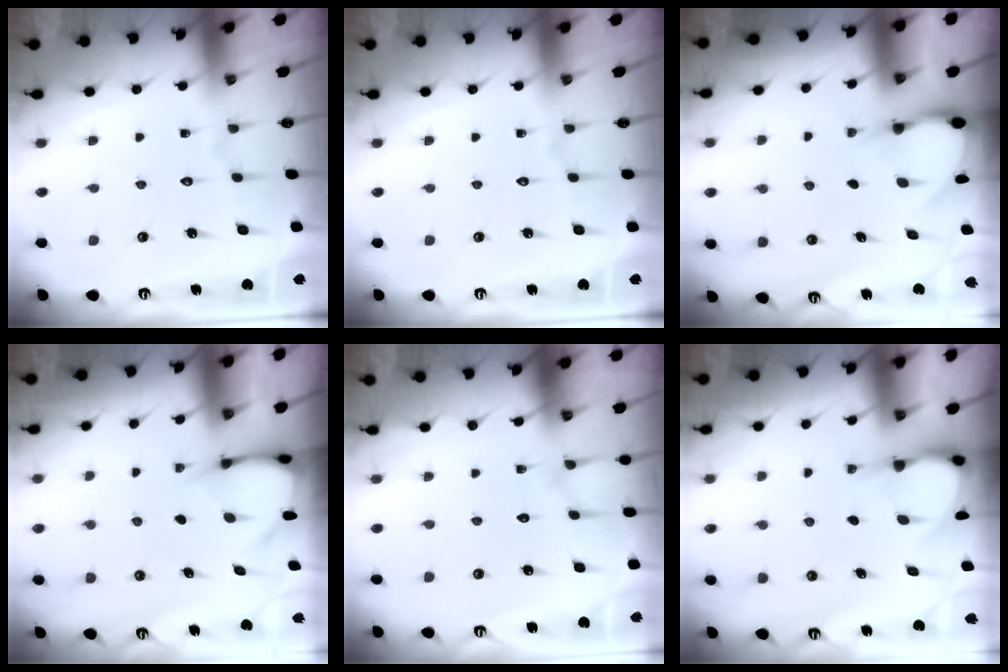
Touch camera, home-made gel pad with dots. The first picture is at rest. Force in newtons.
{"total": 0.0}
{"total": 3.1, "press": 3.1, "slide": 0.3}
{"total": 3.6, "press": 3.6, "slide": 0.3}
{"total": 4.4, "press": 4.4, "slide": 0.5}
{"total": 3.8, "press": 3.8, "slide": 0.4}